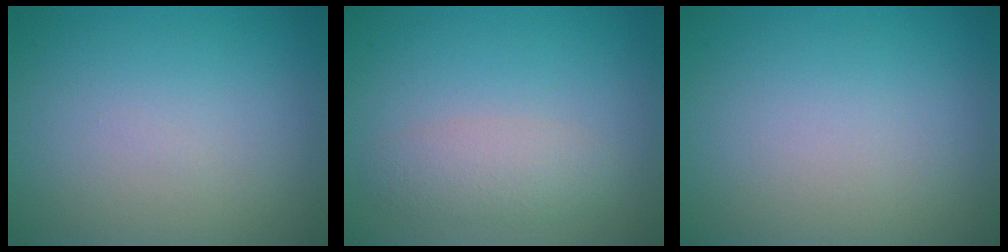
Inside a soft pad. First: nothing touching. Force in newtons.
{"total": 2.4, "press": 2.4, "slide": 0.2}
{"total": 0.0}